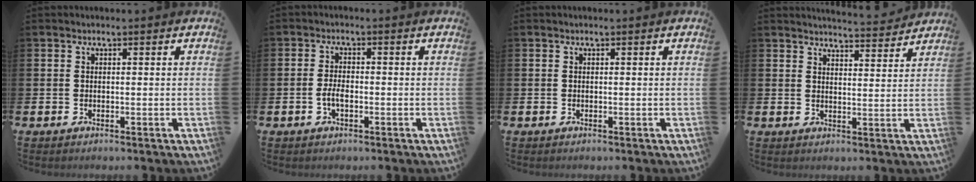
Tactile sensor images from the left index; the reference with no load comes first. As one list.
[{"total": 2.3, "force": [-0.8, 1.0, 1.9], "torque": [-0.034, 0.003, -0.015]}, {"total": 0.0}, {"total": 4.5, "force": [4.5, -0.1, 0.2], "torque": [-0.006, -0.033, 0.079]}]